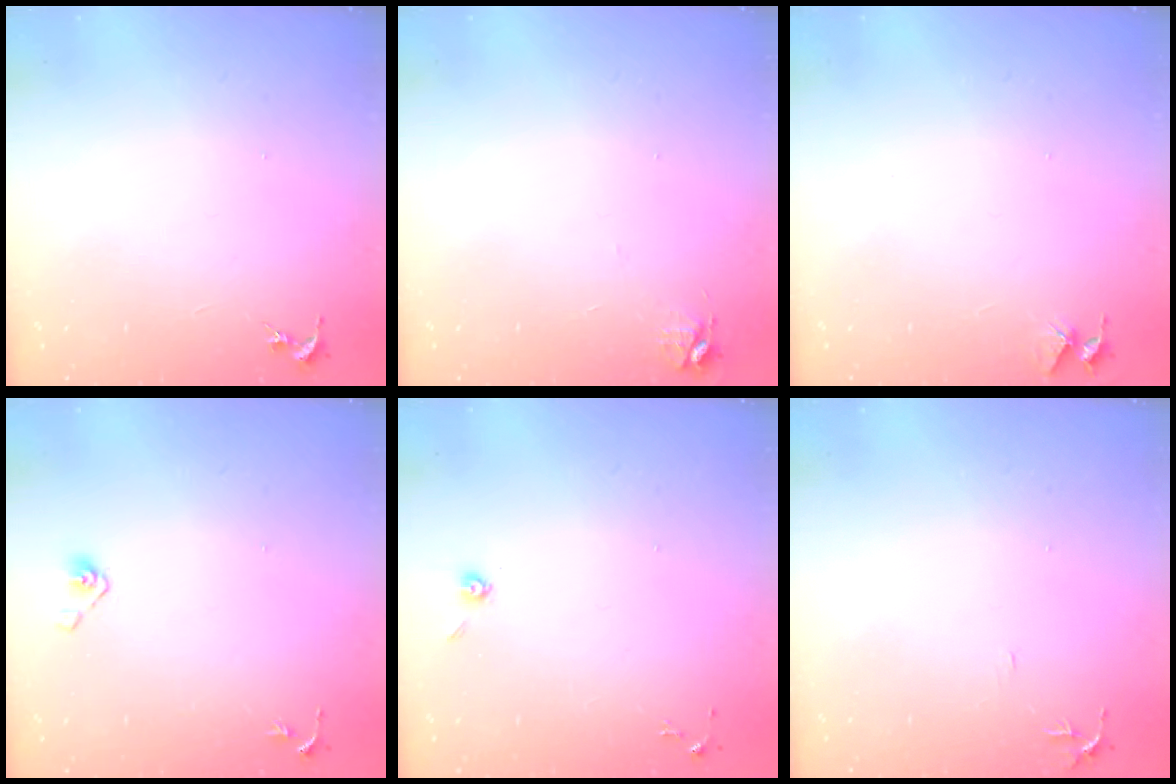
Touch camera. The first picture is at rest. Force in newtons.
{"total": 4.7, "press": 4.7, "slide": 0.6}
{"total": 4.0, "press": 4.0, "slide": 0.3}
{"total": 5.0, "press": 4.4, "slide": 2.3}
{"total": 3.9, "press": 3.8, "slide": 0.9}
{"total": 4.7, "press": 4.7, "slide": 0.5}